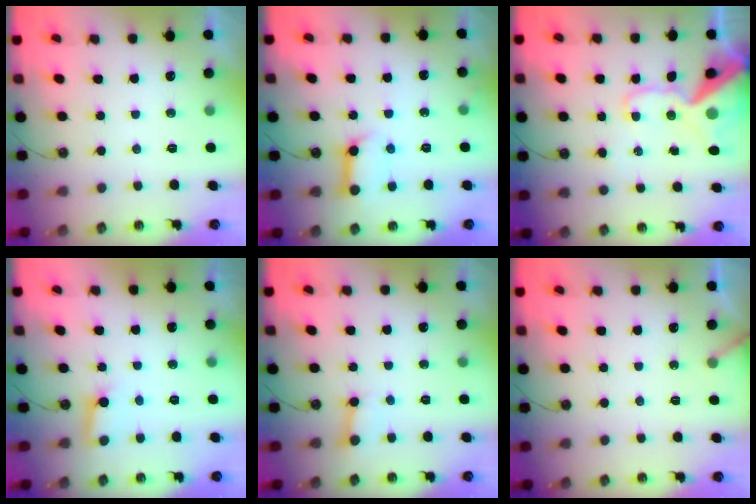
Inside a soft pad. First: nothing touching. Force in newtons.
{"total": 10.5, "press": 10.4, "slide": 1.2}
{"total": 18.0, "press": 17.8, "slide": 2.4}
{"total": 3.0, "press": 3.0, "slide": 0.2}
{"total": 2.6, "press": 2.5, "slide": 0.4}
{"total": 2.3, "press": 2.3, "slide": 0.1}